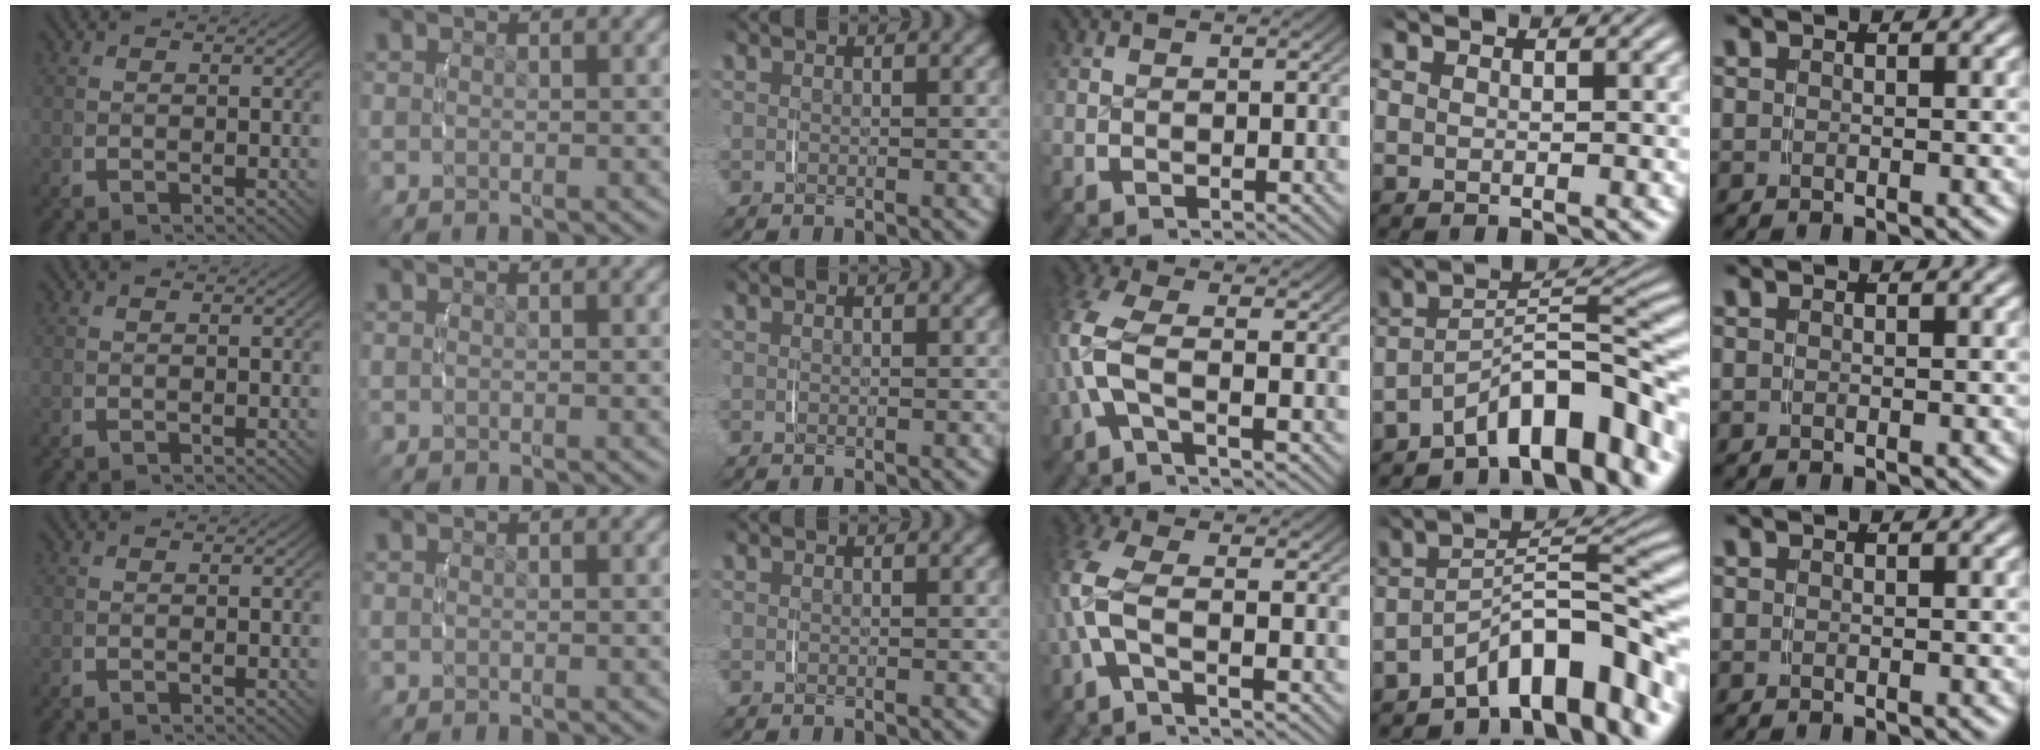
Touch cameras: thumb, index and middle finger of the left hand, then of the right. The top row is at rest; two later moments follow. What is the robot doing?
{"motion": "lift_and_place", "object": "toothpaste"}